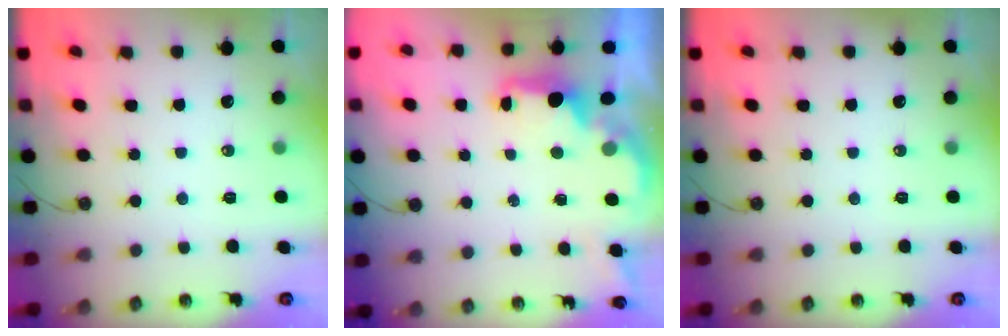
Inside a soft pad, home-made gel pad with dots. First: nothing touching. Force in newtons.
{"total": 2.2, "press": 2.1, "slide": 0.8}
{"total": 0.0}